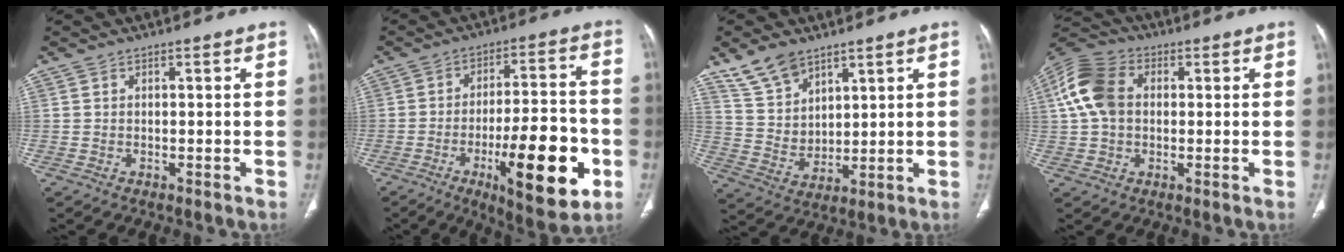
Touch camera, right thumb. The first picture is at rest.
{"total": 20.1, "force": [-6.9, 6.2, 17.8], "torque": [-0.251, 0.022, -0.093]}
{"total": 9.3, "force": [6.8, 5.1, 3.7], "torque": [-0.054, -0.035, 0.143]}
{"total": 11.2, "force": [1.5, 8.1, 7.6], "torque": [-0.150, 0.027, 0.021]}